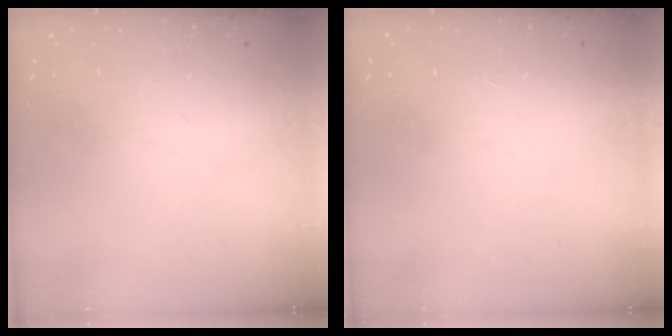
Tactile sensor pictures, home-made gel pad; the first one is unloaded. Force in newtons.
{"total": 1.7, "press": 1.7, "slide": 0.1}